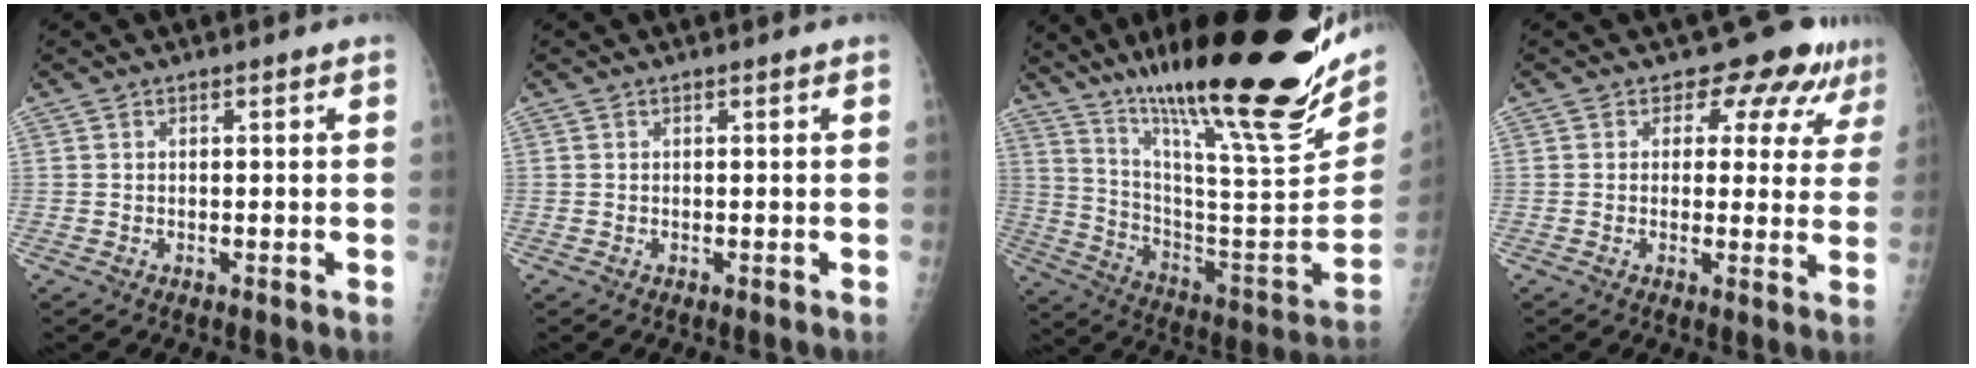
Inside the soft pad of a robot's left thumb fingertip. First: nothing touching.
{"total": 0.0}
{"total": 34.7, "force": [24.1, 6.2, 24.2], "torque": [-0.346, -0.101, 0.376]}
{"total": 8.0, "force": [6.1, 4.5, 2.6], "torque": [0.008, -0.030, 0.055]}